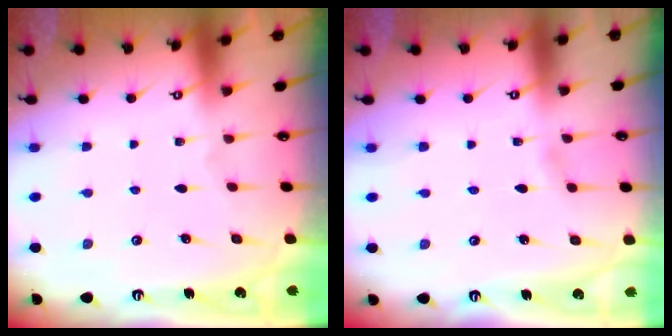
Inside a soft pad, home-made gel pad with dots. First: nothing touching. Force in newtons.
{"total": 1.3, "press": 1.3, "slide": 0.2}